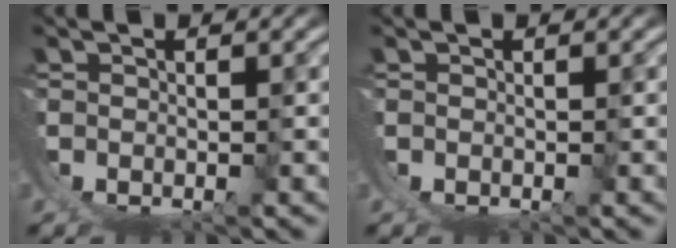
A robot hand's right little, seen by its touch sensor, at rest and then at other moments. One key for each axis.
{"total": 0.0}